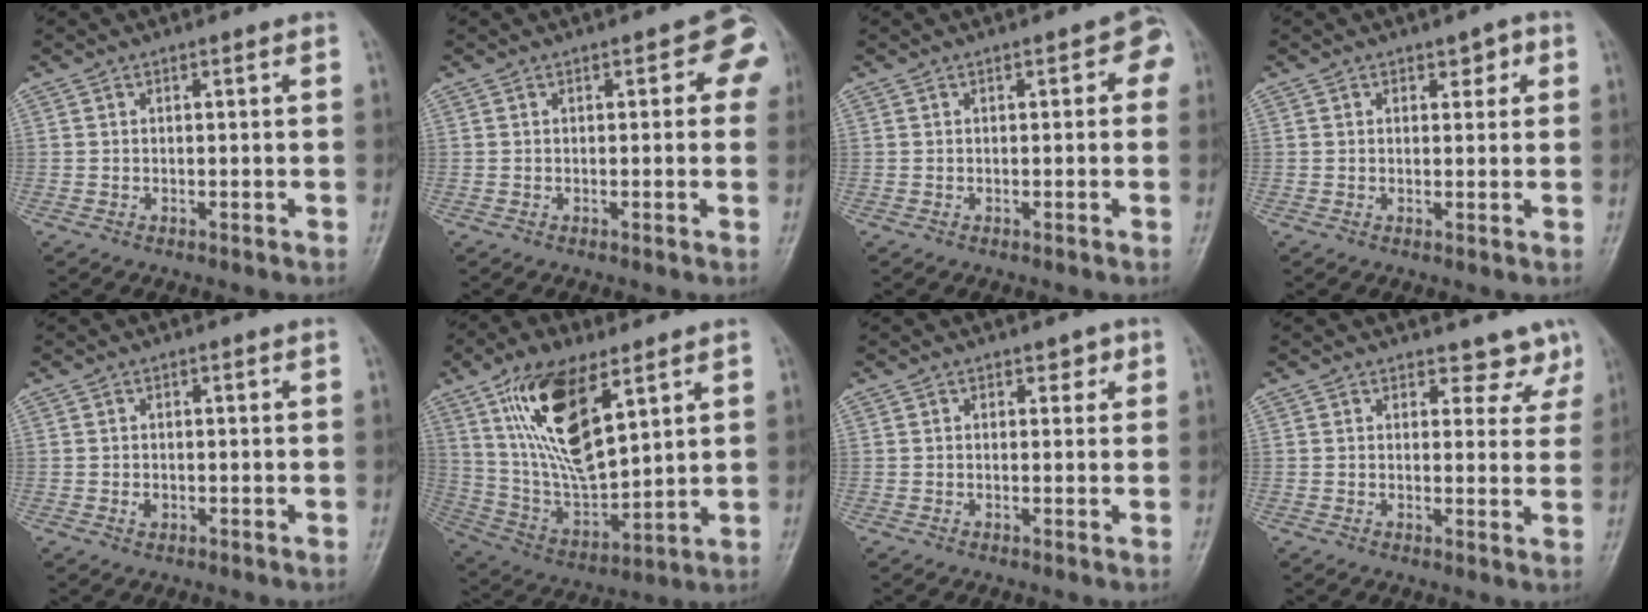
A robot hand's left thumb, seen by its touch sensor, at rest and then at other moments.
{"total": 6.8, "force": [1.7, 2.3, 6.1], "torque": [-0.057, 0.009, 0.010]}
{"total": 3.0, "force": [0.3, 1.8, 2.4], "torque": [-0.005, 0.008, -0.008]}
{"total": 2.6, "force": [1.2, 1.7, 1.5], "torque": [0.002, -0.002, 0.014]}
{"total": 1.5, "force": [-0.5, 1.1, 0.8], "torque": [-0.011, 0.003, -0.008]}
{"total": 18.9, "force": [8.9, 8.1, 14.6], "torque": [-0.251, -0.037, 0.177]}
{"total": 2.1, "force": [1.1, 1.5, 1.0], "torque": [0.009, -0.002, 0.010]}
{"total": 5.2, "force": [4.3, 2.7, 0.6], "torque": [0.028, -0.028, 0.040]}